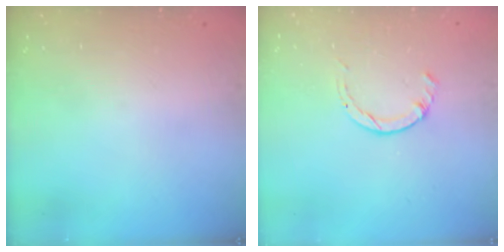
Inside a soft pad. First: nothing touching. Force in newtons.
{"total": 1.4, "press": 1.4, "slide": 0.2}